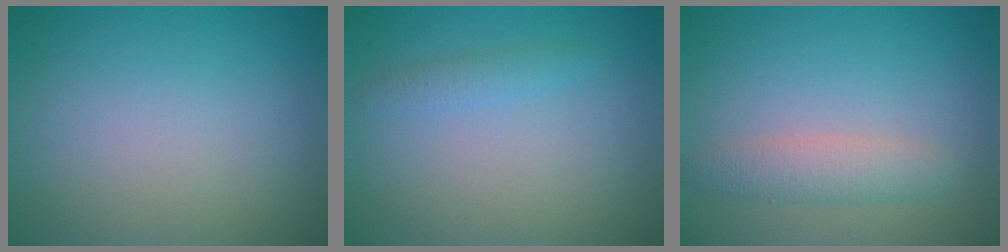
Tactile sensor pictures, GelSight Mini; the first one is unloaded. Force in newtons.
{"total": 1.2, "press": 1.2, "slide": 0.1}
{"total": 2.6, "press": 2.6, "slide": 0.1}